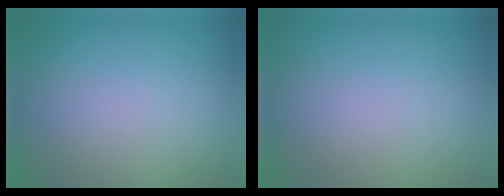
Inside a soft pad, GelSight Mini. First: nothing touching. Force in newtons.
{"total": 0.0}